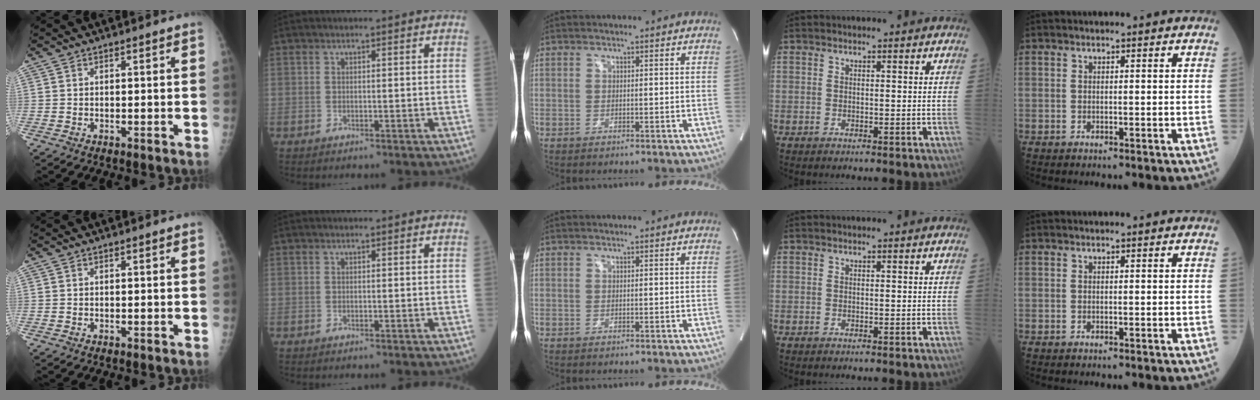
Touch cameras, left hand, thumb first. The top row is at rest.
{}